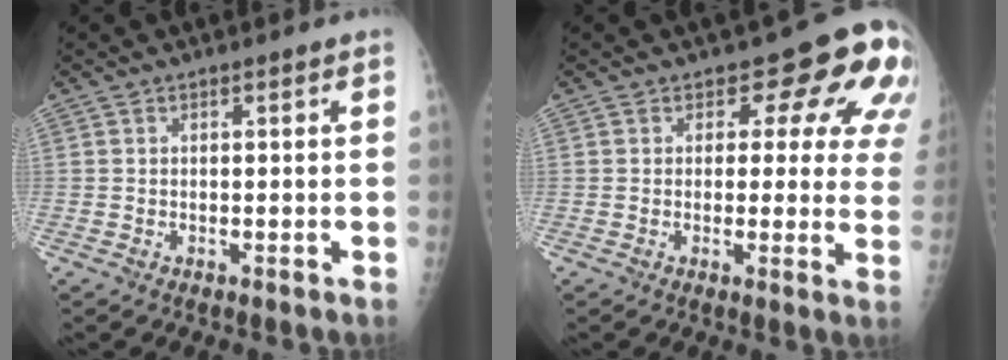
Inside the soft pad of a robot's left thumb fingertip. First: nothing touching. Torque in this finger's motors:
{"motor_torque": [0.22, 0.49, -0.06, -0.32, 0.06]}